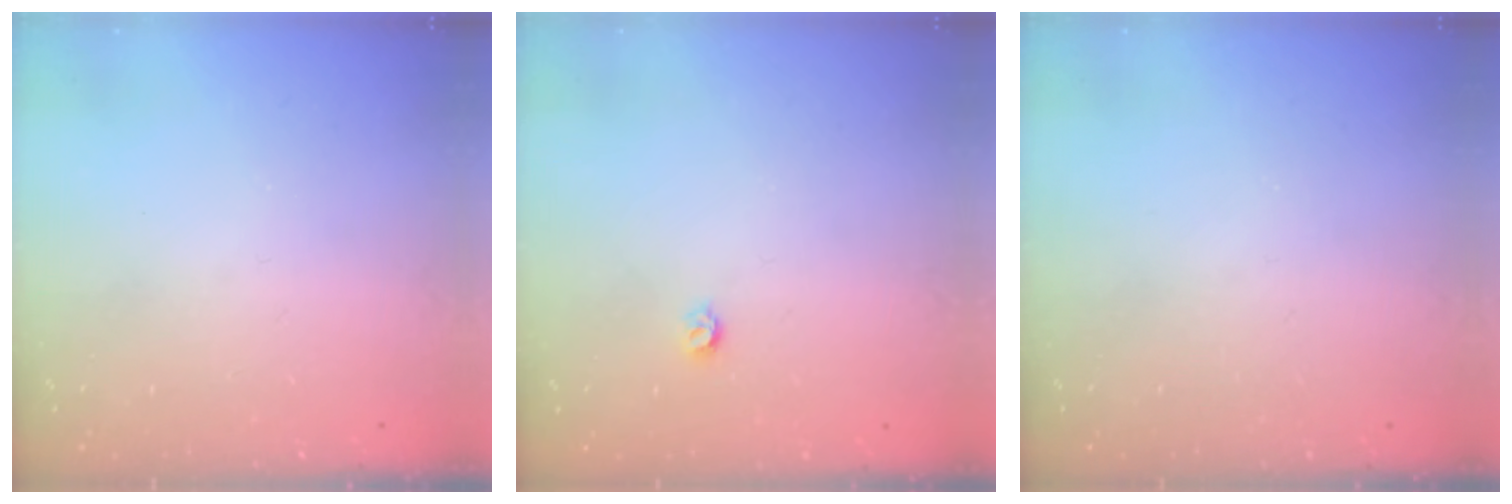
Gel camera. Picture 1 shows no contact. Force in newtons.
{"total": 3.2, "press": 3.2, "slide": 0.5}
{"total": 0.0}